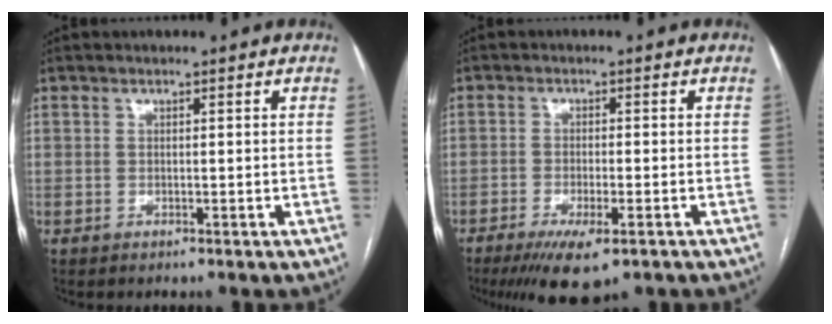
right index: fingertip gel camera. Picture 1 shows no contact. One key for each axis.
{"total": 7.9, "fx": -4.9, "fy": 1.8, "fz": 5.9, "tx": -0.099, "ty": -0.018, "tz": -0.075}